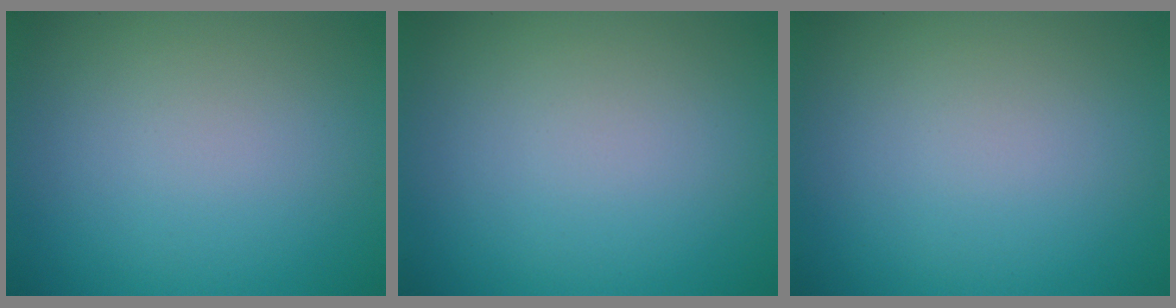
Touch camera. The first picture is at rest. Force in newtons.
{"total": 0.0}
{"total": 0.0}